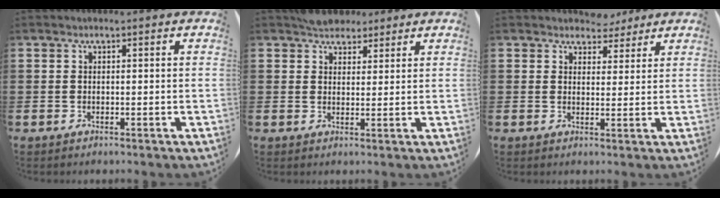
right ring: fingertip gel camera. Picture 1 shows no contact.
{"total": 3.2, "force": [2.9, 1.5, 0.0], "torque": [-0.012, 0.004, 0.058]}
{"total": 3.5, "force": [3.0, 1.7, 0.1], "torque": [-0.008, -0.004, 0.054]}